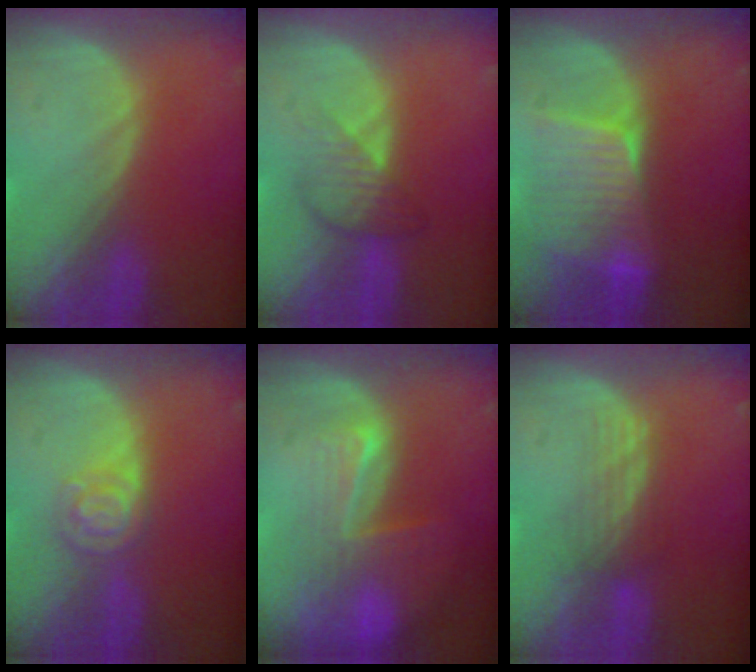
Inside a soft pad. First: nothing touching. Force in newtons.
{"total": 3.8, "press": 3.8, "slide": 0.0}
{"total": 6.8, "press": 6.8, "slide": 0.3}
{"total": 4.7, "press": 4.1, "slide": 2.3}
{"total": 8.2, "press": 7.1, "slide": 4.1}
{"total": 3.4, "press": 2.9, "slide": 1.9}